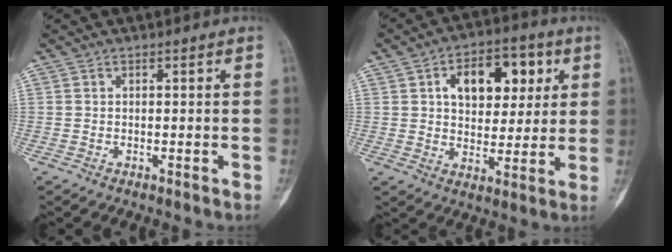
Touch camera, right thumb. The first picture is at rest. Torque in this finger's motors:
{"motor_torque": [0.30, 1.41, 1.46, 0.41, 0.05]}